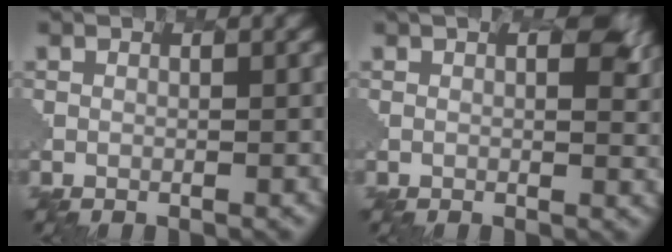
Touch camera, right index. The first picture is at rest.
{"total": 1.6, "force": [1.5, -0.1, -0.7], "torque": [0.002, 0.015, 0.001]}